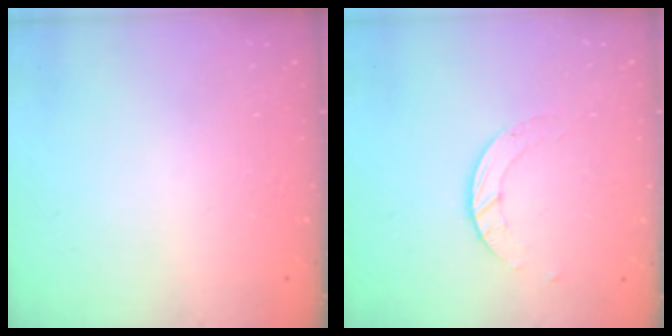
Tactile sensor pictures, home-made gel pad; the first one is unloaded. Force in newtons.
{"total": 2.8, "press": 2.8, "slide": 0.3}